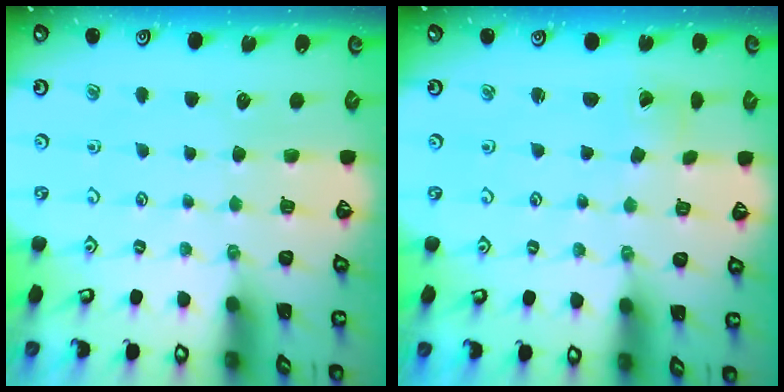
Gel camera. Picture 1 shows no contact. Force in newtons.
{"total": 1.0, "press": 1.0, "slide": 0.0}